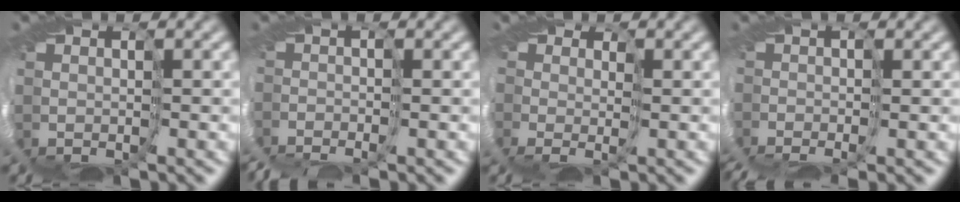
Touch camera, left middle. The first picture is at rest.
{"total": 3.9, "force": [-3.6, 0.4, 1.5], "torque": [-0.034, -0.011, -0.068]}
{"total": 3.5, "force": [0.5, 2.7, 2.1], "torque": [-0.043, 0.000, 0.005]}
{"total": 4.9, "force": [-2.5, 1.4, 4.0], "torque": [-0.079, -0.011, -0.042]}